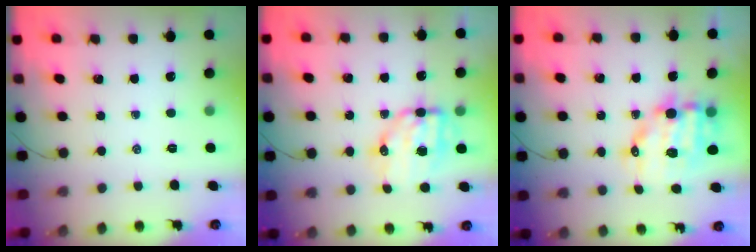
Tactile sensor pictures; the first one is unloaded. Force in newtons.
{"total": 9.3, "press": 9.1, "slide": 2.0}
{"total": 12.1, "press": 11.8, "slide": 2.7}